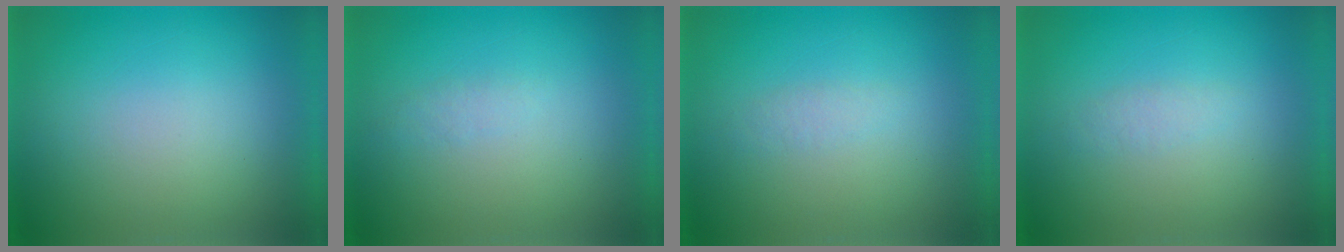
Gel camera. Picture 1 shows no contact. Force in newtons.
{"total": 1.2}
{"total": 1.4}
{"total": 1.3}